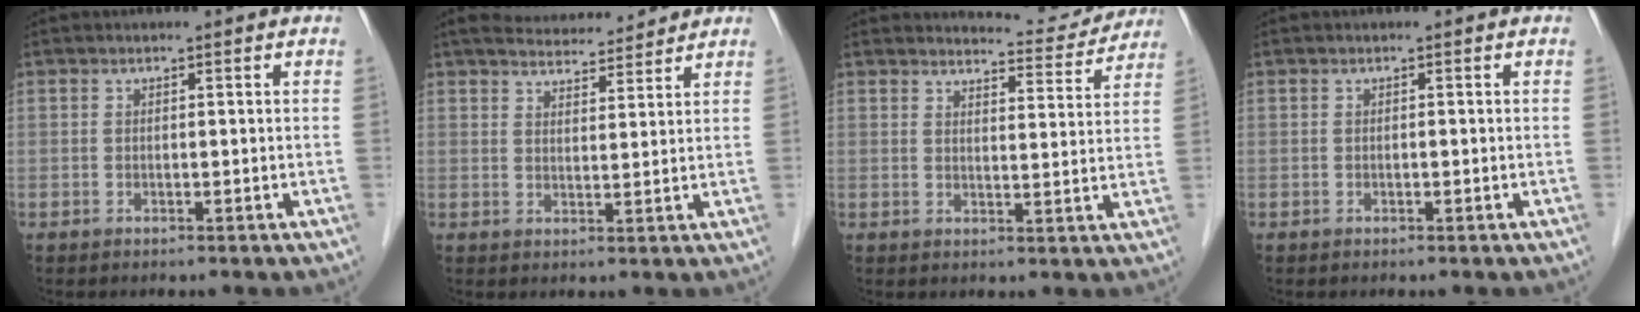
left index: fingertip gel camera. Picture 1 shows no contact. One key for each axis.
{"total": 7.6, "fx": 7.1, "fy": 1.5, "fz": 2.3, "tx": -0.038, "ty": 0.012, "tz": 0.102}
{"total": 6.5, "fx": 6.4, "fy": 0.8, "fz": -0.5, "tx": 0.009, "ty": -0.017, "tz": 0.069}
{"total": 0.9, "fx": -0.9, "fy": 0.0, "fz": 0.0, "tx": 0.000, "ty": -0.006, "tz": -0.017}